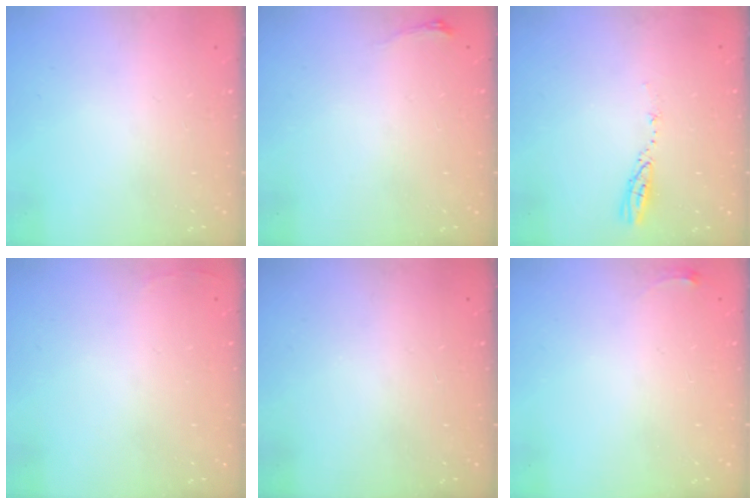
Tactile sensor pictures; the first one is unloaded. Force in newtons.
{"total": 3.1, "press": 3.0, "slide": 0.9}
{"total": 3.8, "press": 3.8, "slide": 0.4}
{"total": 2.5, "press": 2.4, "slide": 0.9}
{"total": 0.0}
{"total": 2.8, "press": 2.8, "slide": 0.4}